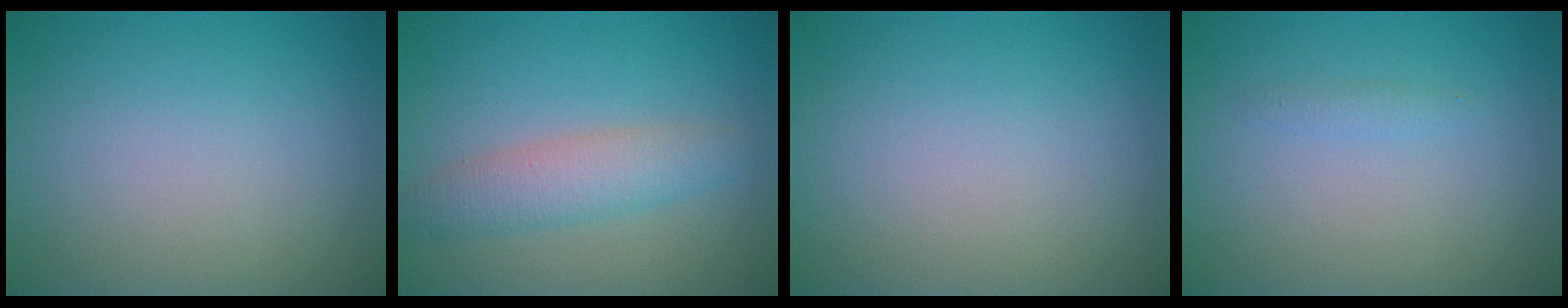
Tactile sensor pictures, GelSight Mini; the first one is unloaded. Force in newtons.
{"total": 3.5, "press": 3.5, "slide": 0.0}
{"total": 0.0}
{"total": 0.7, "press": 0.7, "slide": 0.0}